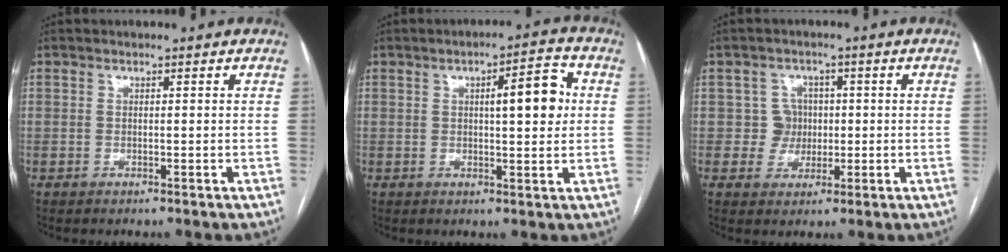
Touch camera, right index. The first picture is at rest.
{"total": 7.4, "force": [1.3, 1.6, 7.1], "torque": [-0.097, 0.015, 0.018]}
{"total": 4.1, "force": [0.3, 4.0, 0.3], "torque": [0.006, 0.014, 0.007]}